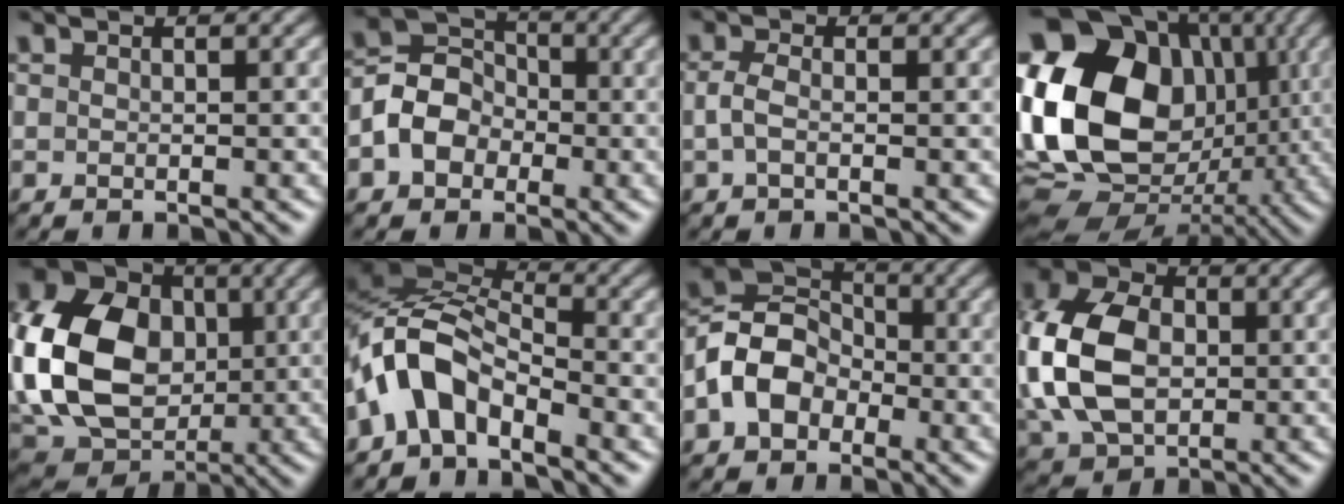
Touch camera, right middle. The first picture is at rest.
{"total": 4.4, "force": [-1.4, 3.6, 2.2], "torque": [-0.034, 0.008, -0.032]}
{"total": 1.5, "force": [-0.3, 0.8, 1.3], "torque": [-0.035, 0.000, -0.008]}
{"total": 19.9, "force": [2.2, 15.6, 12.2], "torque": [-0.264, 0.021, 0.046]}
{"total": 13.9, "force": [0.5, 10.8, 8.8], "torque": [-0.206, 0.011, -0.004]}
{"total": 6.2, "force": [-3.6, 3.1, 4.0], "torque": [-0.073, 0.014, -0.086]}
{"total": 5.6, "force": [-2.0, 4.2, 3.1], "torque": [-0.058, 0.010, -0.047]}
{"total": 10.8, "force": [0.1, 7.7, 7.6], "torque": [-0.188, 0.014, -0.007]}